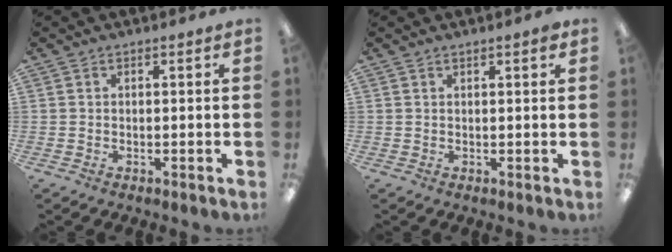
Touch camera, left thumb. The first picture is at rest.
{"total": 1.2, "force": [0.9, 0.2, 0.8], "torque": [-0.017, 0.003, 0.015]}